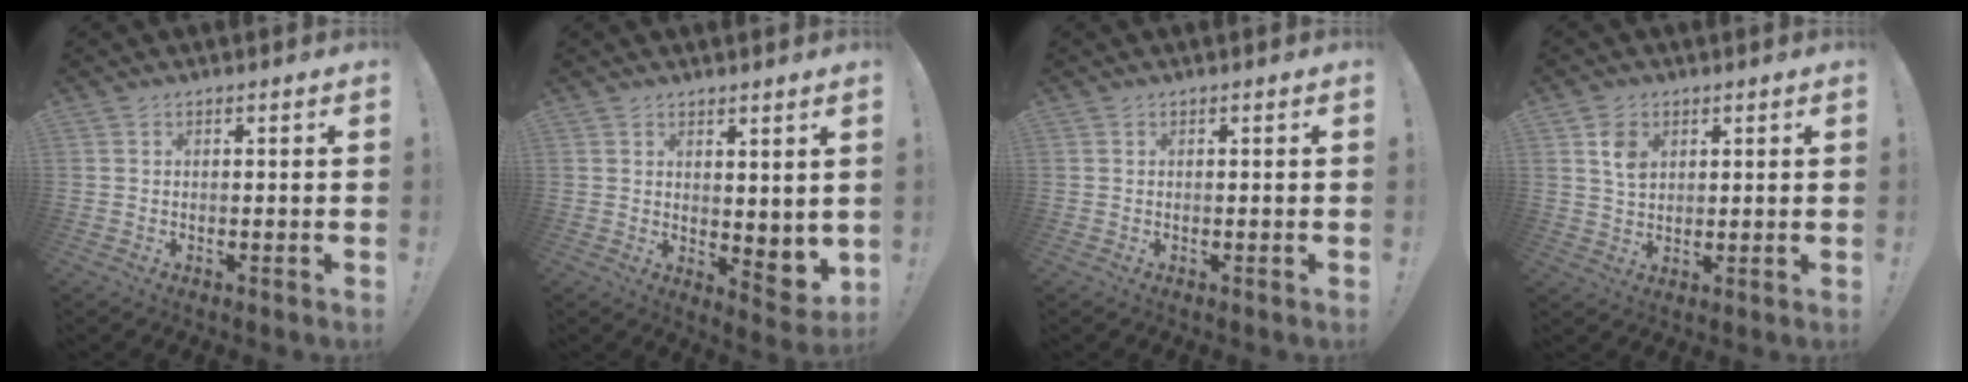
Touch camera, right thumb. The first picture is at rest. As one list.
[{"total": 5.0, "force": [3.3, 2.8, 2.4], "torque": [-0.016, -0.044, 0.063]}, {"total": 0.0}, {"total": 5.8, "force": [2.4, 4.2, 3.3], "torque": [-0.039, -0.007, 0.042]}]